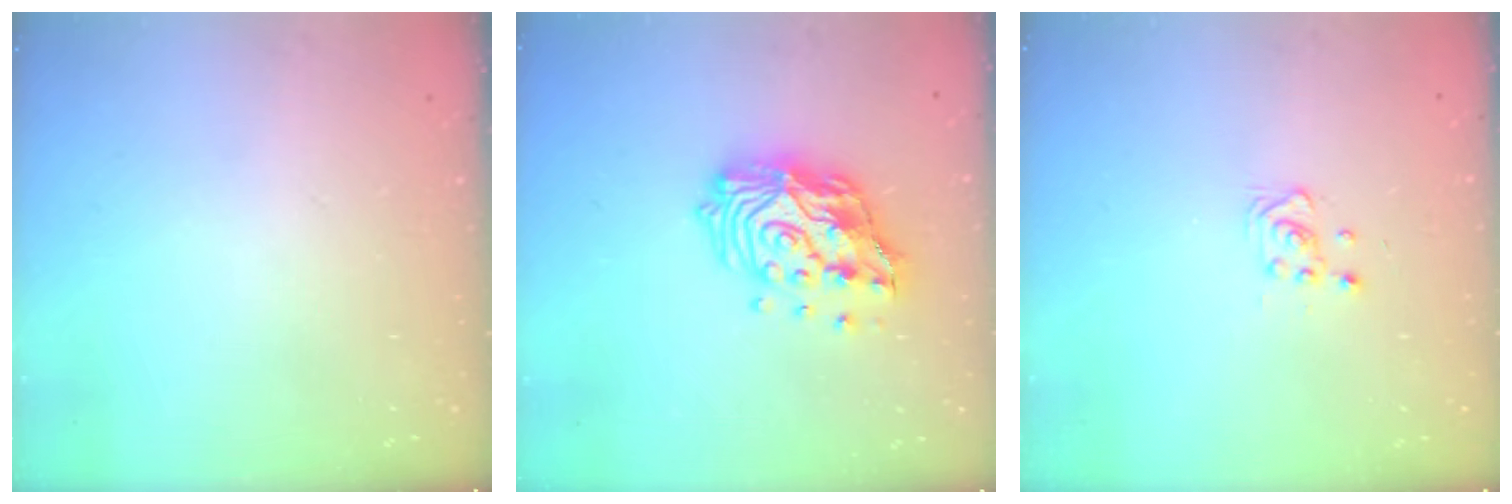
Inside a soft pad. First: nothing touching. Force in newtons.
{"total": 16.3, "press": 16.2, "slide": 1.6}
{"total": 3.7, "press": 3.6, "slide": 0.5}